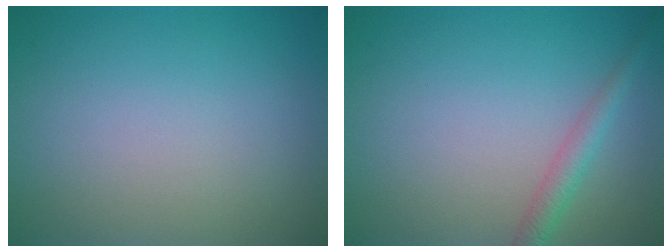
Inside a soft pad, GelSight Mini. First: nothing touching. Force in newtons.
{"total": 2.1, "press": 2.1, "slide": 0.1}